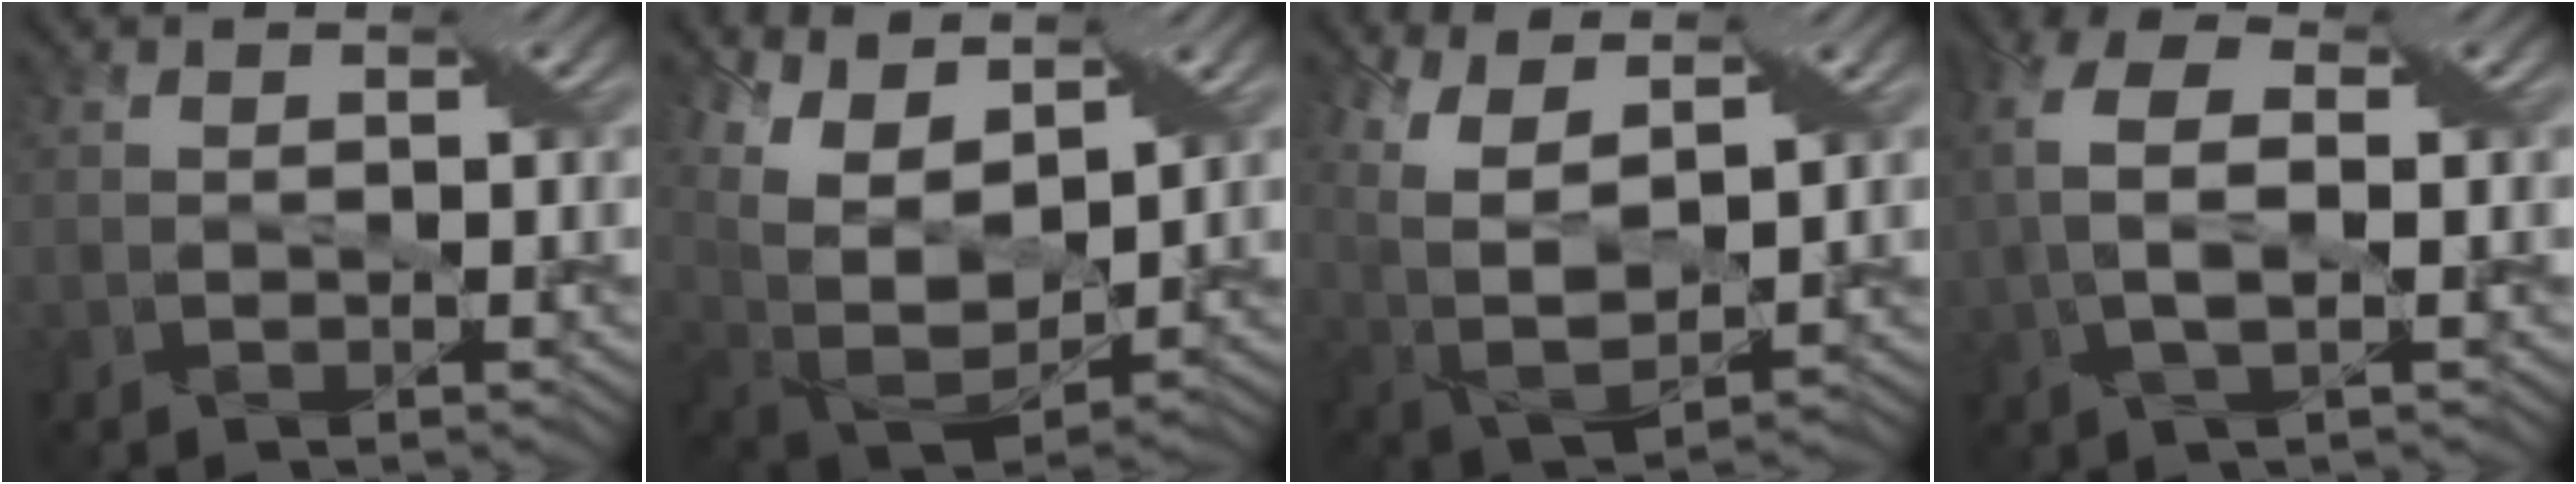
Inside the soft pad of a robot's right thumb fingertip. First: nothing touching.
{"total": 13.8, "force": [7.3, 7.0, 9.4], "torque": [-0.246, 0.035, 0.143]}
{"total": 10.8, "force": [4.5, 4.9, 8.5], "torque": [-0.214, 0.006, 0.090]}
{"total": 6.5, "force": [0.4, 3.0, 5.8], "torque": [-0.143, 0.016, 0.000]}